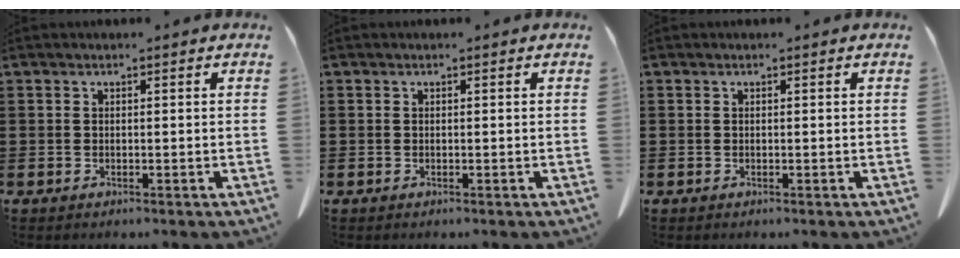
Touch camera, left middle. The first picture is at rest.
{"total": 0.0}
{"total": 0.0}